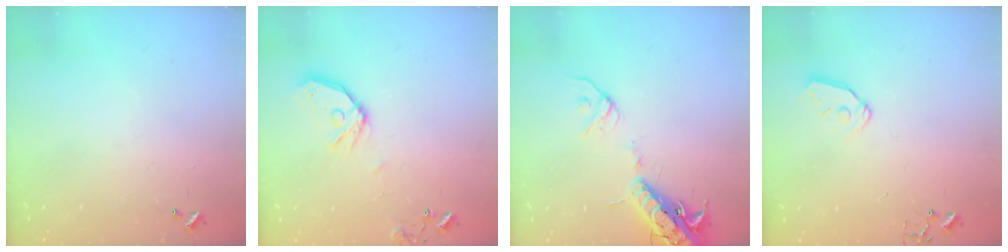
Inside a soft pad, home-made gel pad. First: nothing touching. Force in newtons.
{"total": 12.8, "press": 12.7, "slide": 1.8}
{"total": 16.3, "press": 16.0, "slide": 3.3}
{"total": 7.7, "press": 7.7, "slide": 0.4}